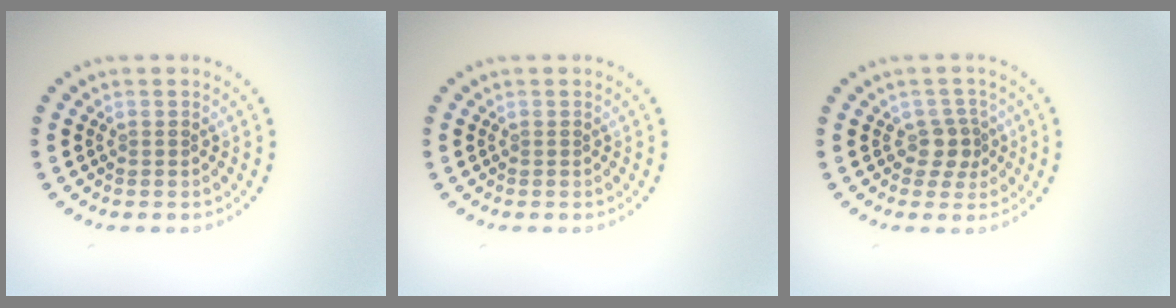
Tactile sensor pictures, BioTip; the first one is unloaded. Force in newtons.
{"total": 0.0}
{"total": 2.1, "press": 1.7, "slide": 1.2}